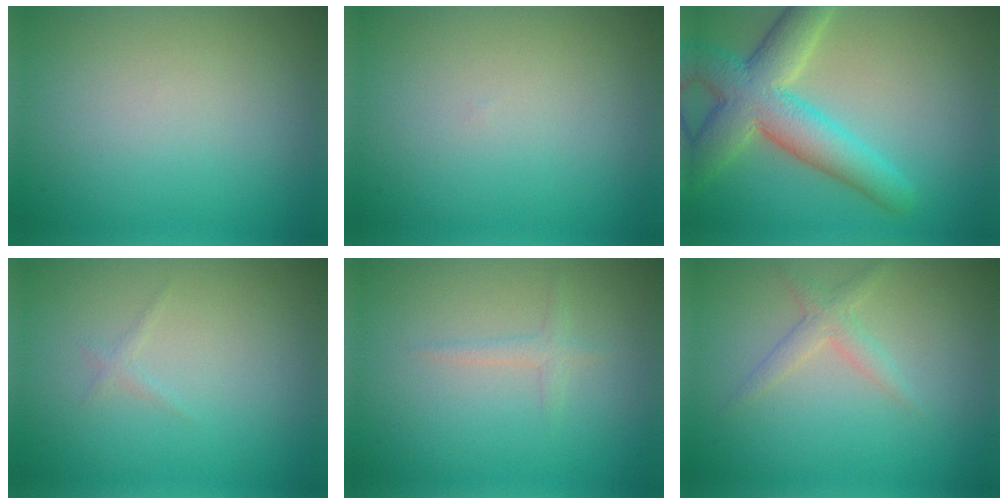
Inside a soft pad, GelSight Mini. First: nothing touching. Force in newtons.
{"total": 0.0}
{"total": 7.7, "press": 7.7, "slide": 0.3}
{"total": 0.6, "press": 0.6, "slide": 0.0}
{"total": 1.1, "press": 1.1, "slide": 0.1}
{"total": 1.8, "press": 1.8, "slide": 0.1}